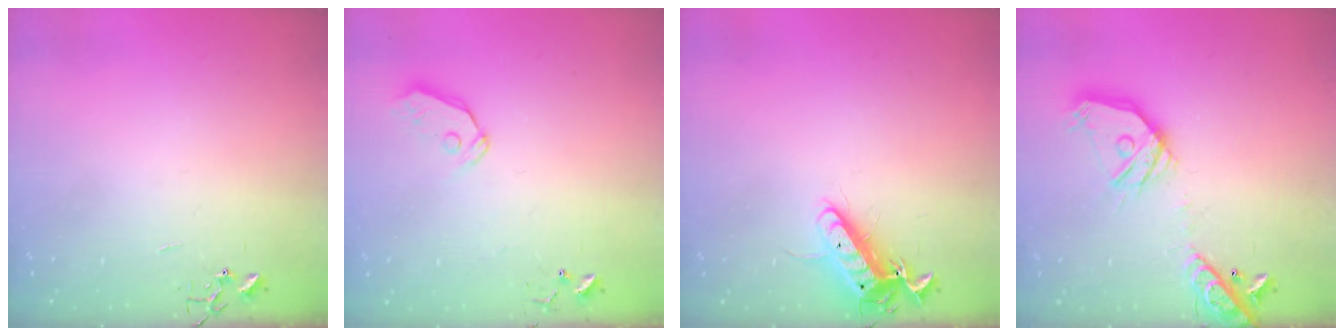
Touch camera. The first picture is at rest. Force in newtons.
{"total": 6.0, "press": 6.0, "slide": 0.5}
{"total": 12.2, "press": 12.1, "slide": 1.4}
{"total": 18.8, "press": 18.6, "slide": 3.0}